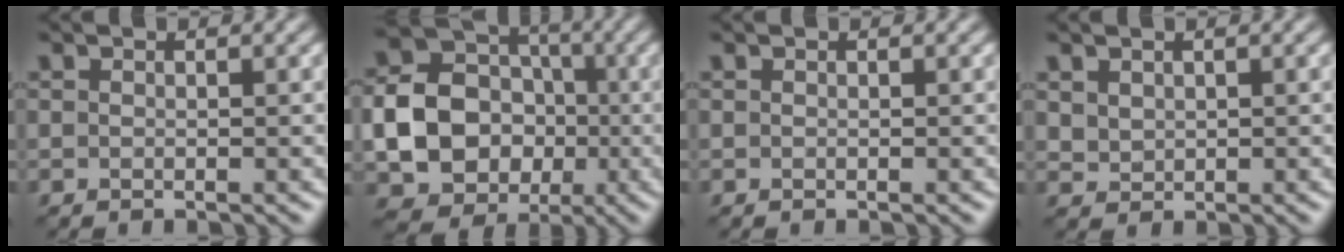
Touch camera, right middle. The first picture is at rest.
{"total": 9.5, "force": [-1.8, 7.9, 4.9], "torque": [-0.084, -0.012, -0.046]}
{"total": 0.0}
{"total": 1.4, "force": [0.7, 1.0, 0.6], "torque": [-0.014, -0.006, 0.020]}